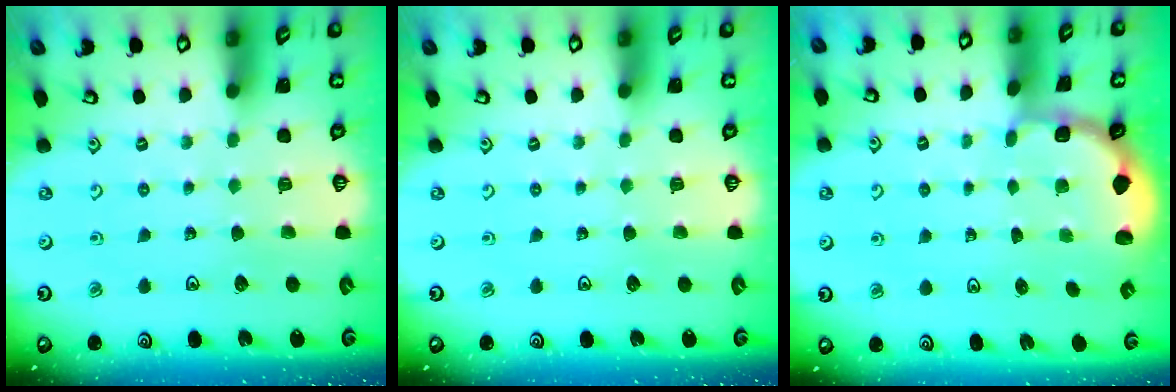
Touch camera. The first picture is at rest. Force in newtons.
{"total": 0.0}
{"total": 1.9, "press": 1.8, "slide": 0.7}